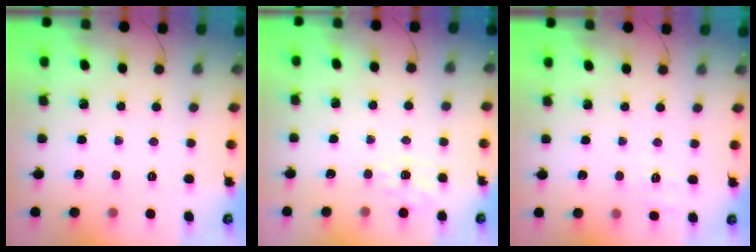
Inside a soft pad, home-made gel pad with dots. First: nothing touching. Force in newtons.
{"total": 5.7, "press": 5.4, "slide": 1.7}
{"total": 4.5, "press": 4.1, "slide": 1.7}